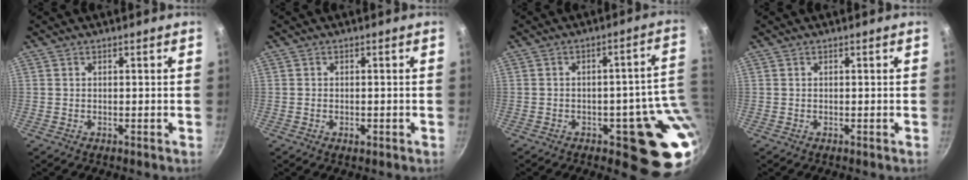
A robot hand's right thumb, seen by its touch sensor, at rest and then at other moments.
{"total": 1.4, "force": [-0.5, 0.8, 1.0], "torque": [-0.014, 0.002, -0.010]}
{"total": 14.1, "force": [-2.1, 7.0, 12.0], "torque": [-0.060, 0.016, -0.024]}
{"total": 0.0}